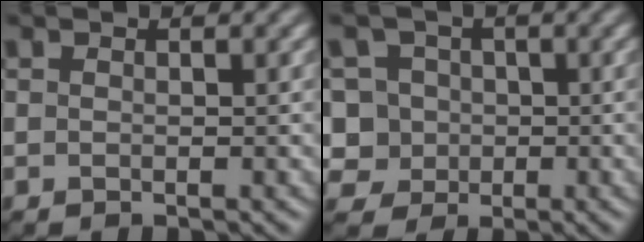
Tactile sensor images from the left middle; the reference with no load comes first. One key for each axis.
{"total": 6.2, "fx": 0.2, "fy": 5.7, "fz": 2.4, "tx": -0.034, "ty": 0.034, "tz": -0.018}